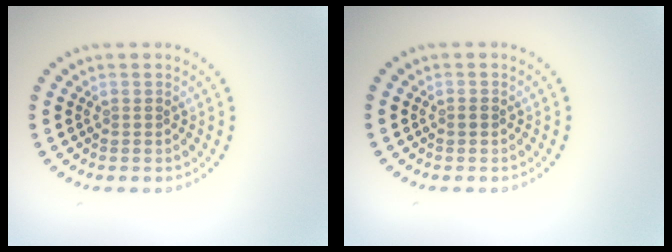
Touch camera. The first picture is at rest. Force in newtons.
{"total": 0.7, "press": 0.7, "slide": 0.1}